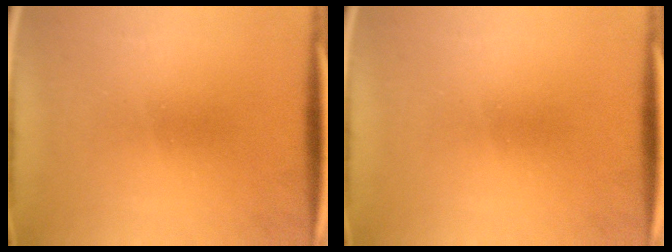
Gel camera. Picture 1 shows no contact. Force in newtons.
{"total": 0.0}